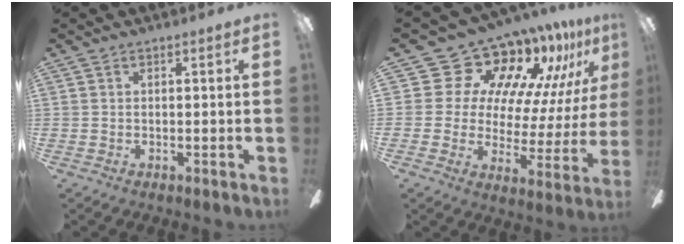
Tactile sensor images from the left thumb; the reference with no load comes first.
{"total": 19.2, "force": [14.6, 10.2, 7.1], "torque": [-0.120, -0.114, 0.269]}